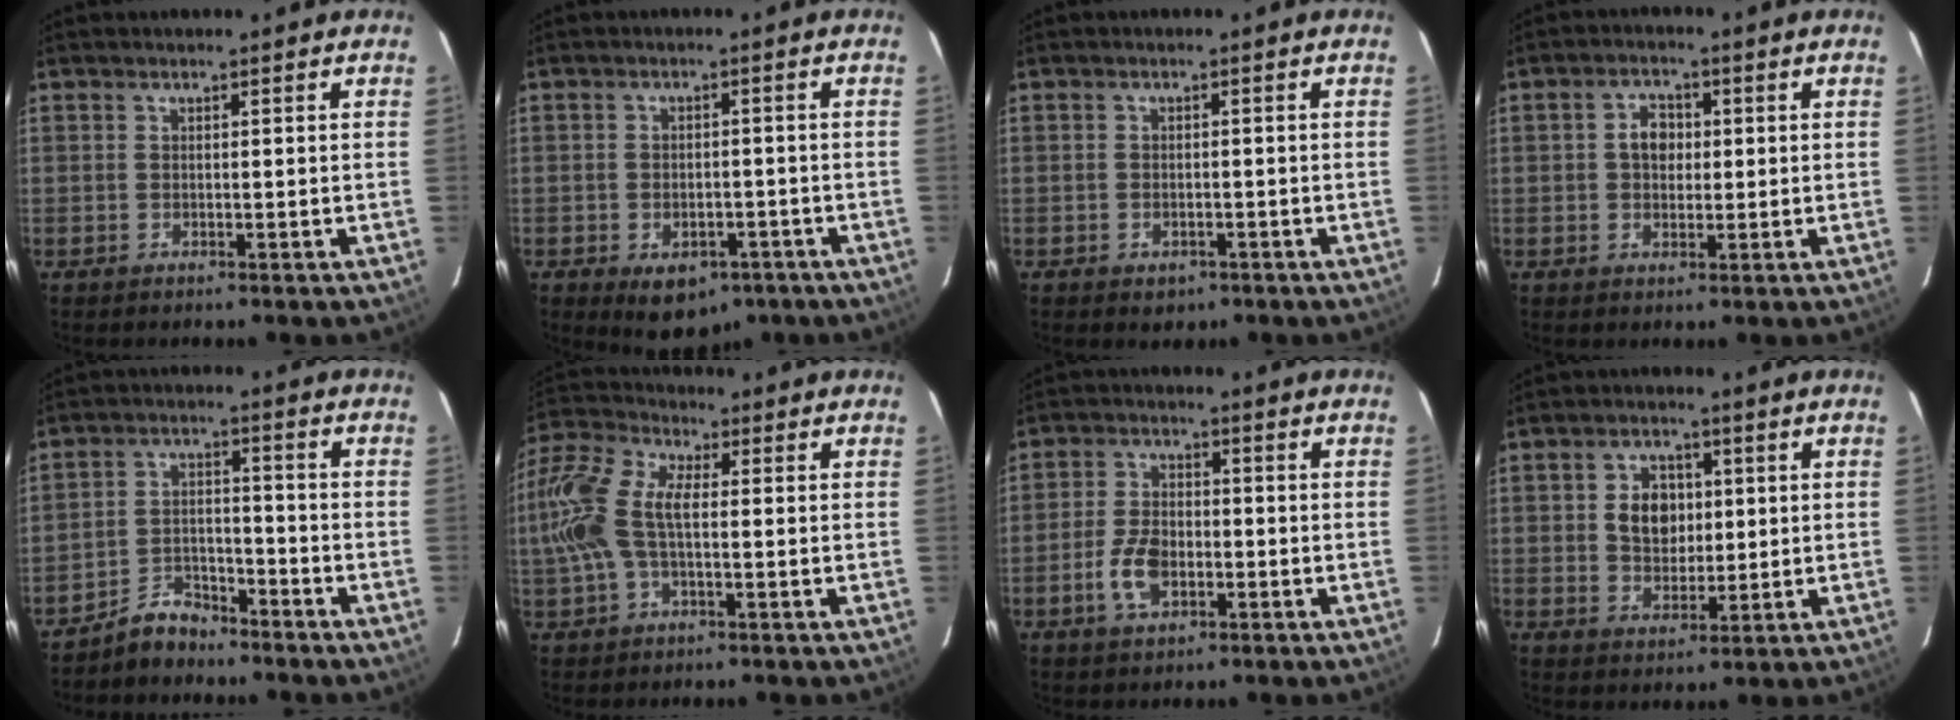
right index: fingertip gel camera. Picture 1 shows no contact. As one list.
[{"total": 8.7, "force": [-5.1, 5.6, 4.4], "torque": [-0.076, -0.001, -0.052]}, {"total": 2.7, "force": [-1.4, 2.1, 1.1], "torque": [-0.026, -0.001, -0.010]}, {"total": 4.1, "force": [0.4, 3.2, 2.5], "torque": [-0.042, 0.013, 0.007]}, {"total": 5.9, "force": [-5.3, 2.6, 0.8], "torque": [-0.026, 0.026, -0.091]}, {"total": 14.5, "force": [-0.3, 7.2, 12.6], "torque": [-0.268, 0.017, -0.012]}, {"total": 7.1, "force": [-2.5, 4.2, 5.2], "torque": [-0.112, 0.003, -0.044]}, {"total": 6.8, "force": [1.0, 5.2, 4.2], "torque": [-0.075, 0.013, 0.022]}]